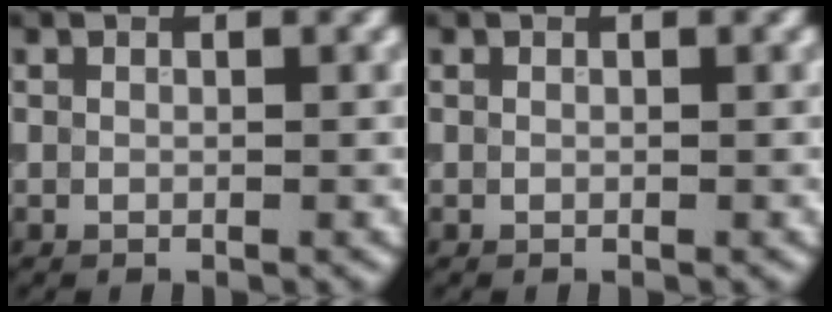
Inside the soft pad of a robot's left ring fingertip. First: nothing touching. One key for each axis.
{"total": 0.0}